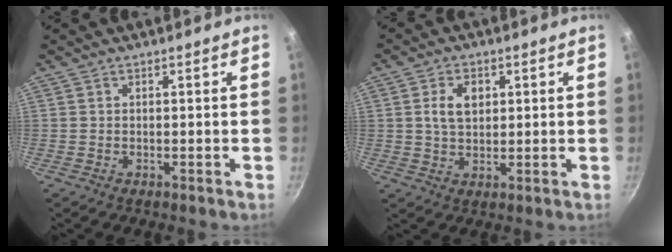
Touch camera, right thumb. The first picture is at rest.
{"total": 5.9, "force": [1.5, 4.0, 4.1], "torque": [-0.058, -0.003, 0.026]}